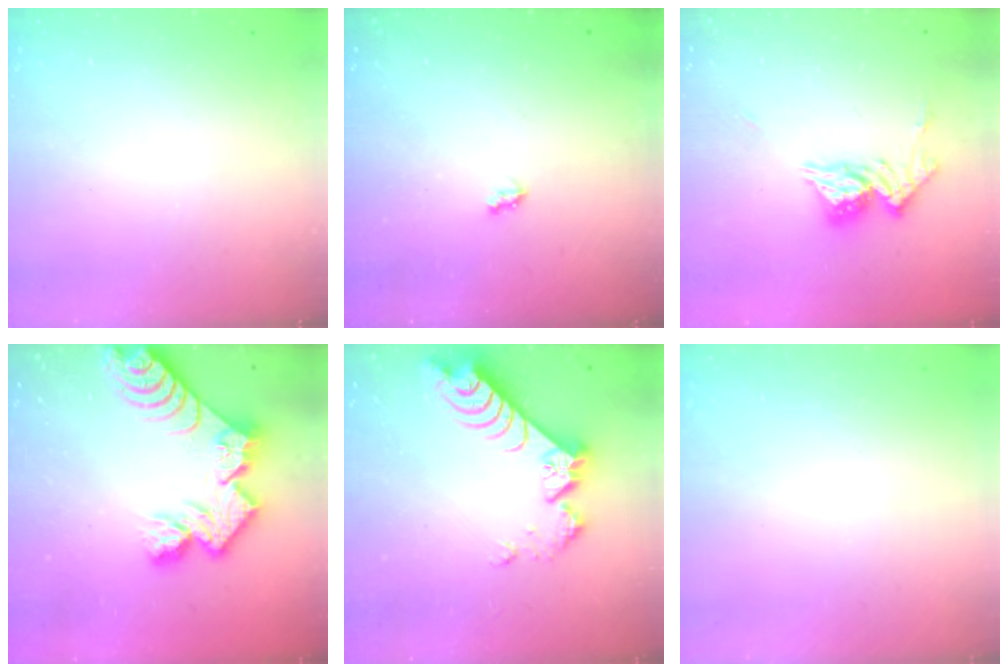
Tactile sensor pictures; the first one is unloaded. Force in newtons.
{"total": 2.7, "press": 2.7, "slide": 0.4}
{"total": 10.6, "press": 10.5, "slide": 0.9}
{"total": 11.0, "press": 10.9, "slide": 1.1}
{"total": 8.3, "press": 8.3, "slide": 0.7}
{"total": 0.0}